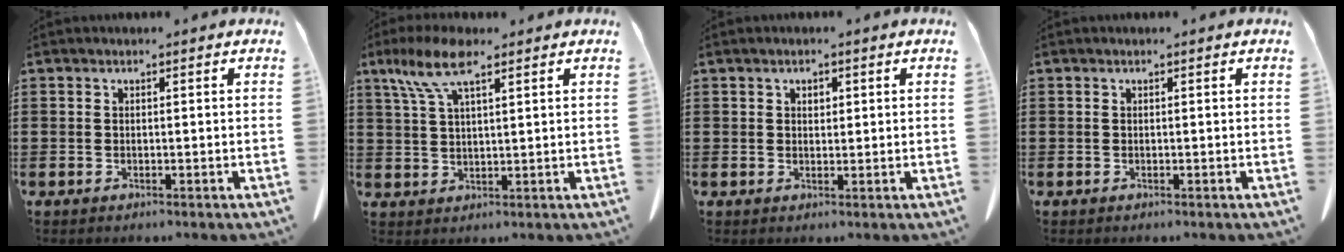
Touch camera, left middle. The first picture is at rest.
{"total": 7.4, "force": [4.5, 2.0, 5.6], "torque": [-0.127, 0.000, 0.077]}
{"total": 1.1, "force": [0.6, 0.7, 0.7], "torque": [-0.015, 0.006, 0.011]}
{"total": 0.0}